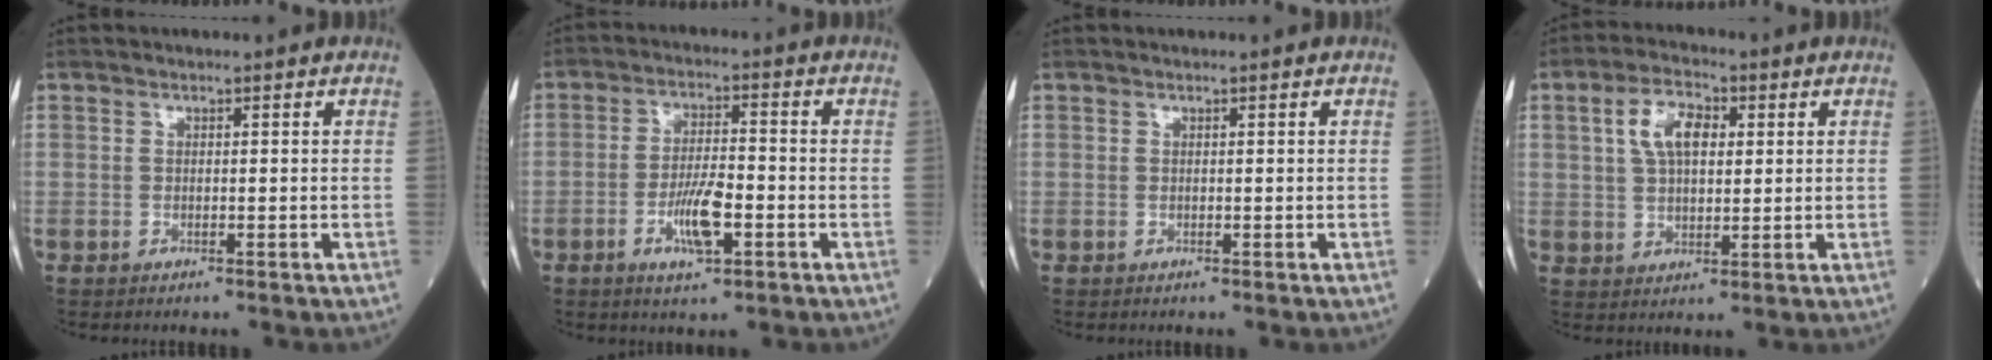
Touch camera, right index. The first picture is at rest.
{"total": 6.8, "force": [-2.6, 1.6, 6.1], "torque": [-0.118, -0.001, -0.045]}
{"total": 0.0}
{"total": 7.3, "force": [2.2, 3.6, 6.0], "torque": [-0.119, 0.017, 0.042]}